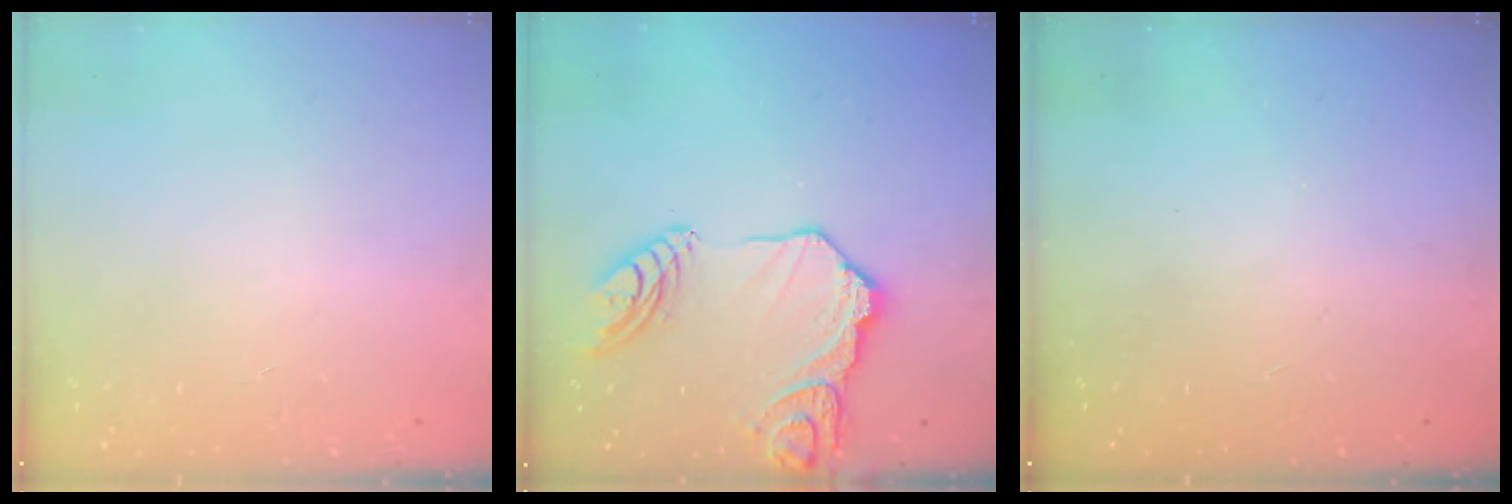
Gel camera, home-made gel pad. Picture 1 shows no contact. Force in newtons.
{"total": 16.8, "press": 16.7, "slide": 1.6}
{"total": 0.0}